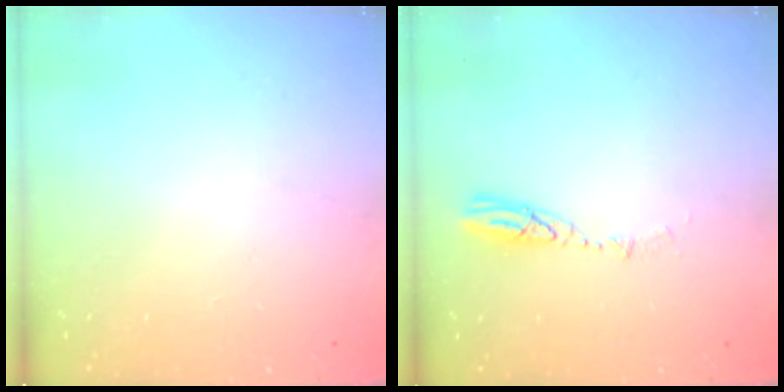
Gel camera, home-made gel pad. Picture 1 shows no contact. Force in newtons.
{"total": 4.3, "press": 4.3, "slide": 0.4}